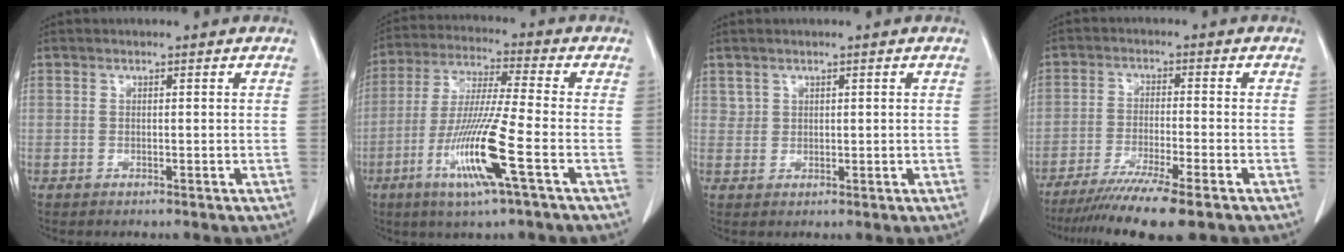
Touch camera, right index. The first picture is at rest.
{"total": 13.1, "force": [-4.9, -0.6, 12.2], "torque": [-0.242, -0.021, -0.096]}
{"total": 1.4, "force": [0.9, 1.0, 0.0], "torque": [0.011, 0.003, 0.014]}
{"total": 11.2, "force": [-8.6, -0.2, 7.3], "torque": [-0.113, -0.030, -0.136]}